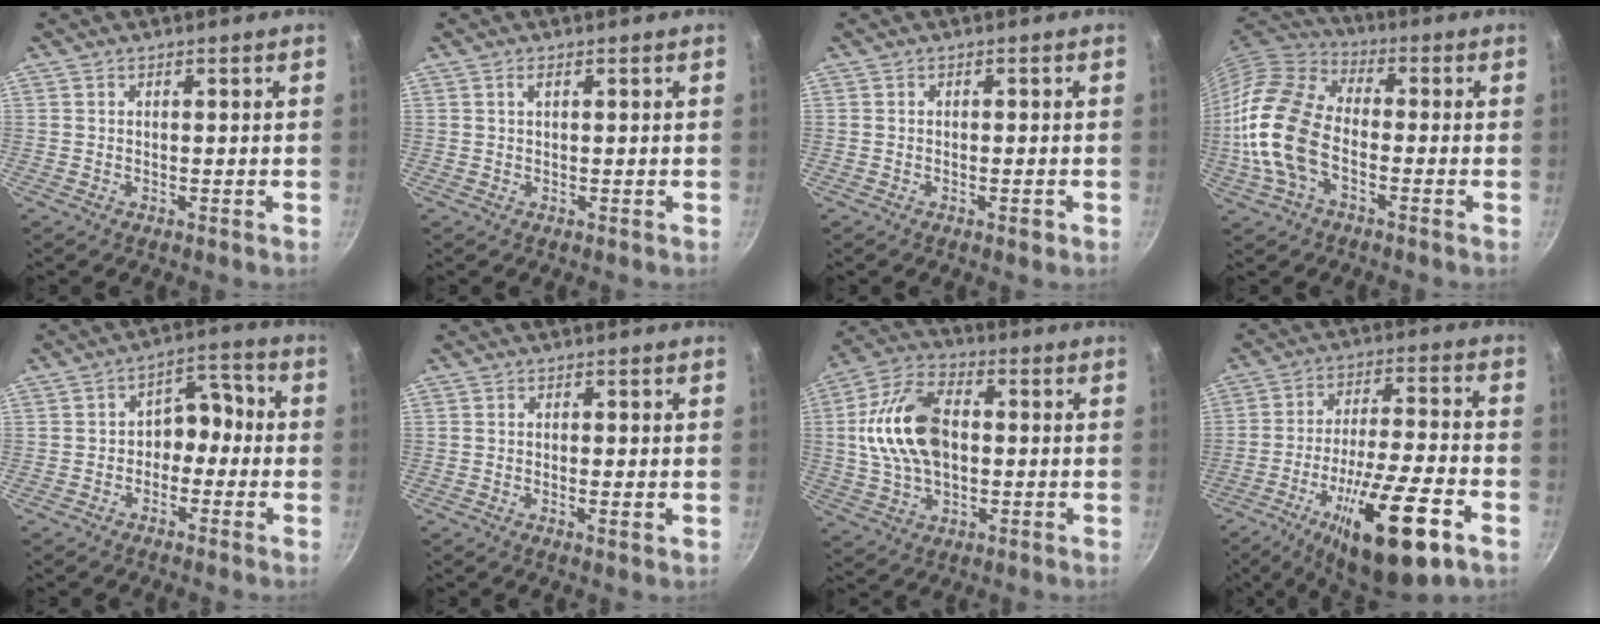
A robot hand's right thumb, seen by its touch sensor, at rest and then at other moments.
{"total": 0.9, "force": [0.4, 0.3, 0.8], "torque": [-0.015, 0.003, 0.007]}
{"total": 1.4, "force": [-0.7, 0.5, 1.2], "torque": [-0.022, 0.004, -0.011]}
{"total": 16.1, "force": [-3.8, 9.4, 12.5], "torque": [-0.237, 0.033, -0.090]}
{"total": 6.9, "force": [-1.3, 5.1, 4.5], "torque": [-0.013, 0.041, -0.033]}
{"total": 1.6, "force": [-0.2, 0.4, 1.5], "torque": [-0.028, -0.002, -0.005]}
{"total": 16.0, "force": [0.8, 10.2, 12.3], "torque": [-0.219, 0.022, 0.005]}
{"total": 21.3, "force": [-10.0, 5.7, 17.9], "torque": [-0.284, 0.032, -0.158]}